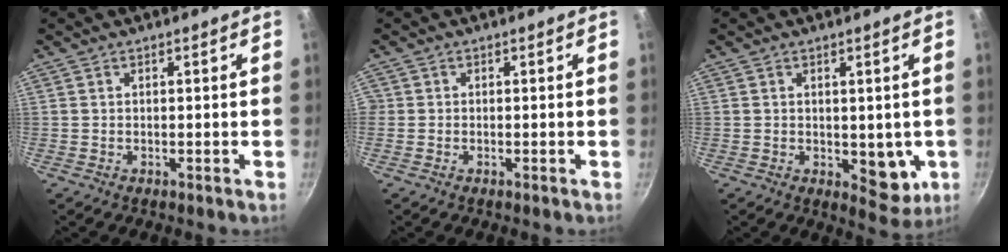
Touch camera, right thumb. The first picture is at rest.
{"total": 0.6, "force": [0.0, 0.6, 0.0], "torque": [0.004, 0.000, -0.005]}
{"total": 6.8, "force": [-0.4, 4.2, 5.3], "torque": [-0.047, -0.012, 0.003]}